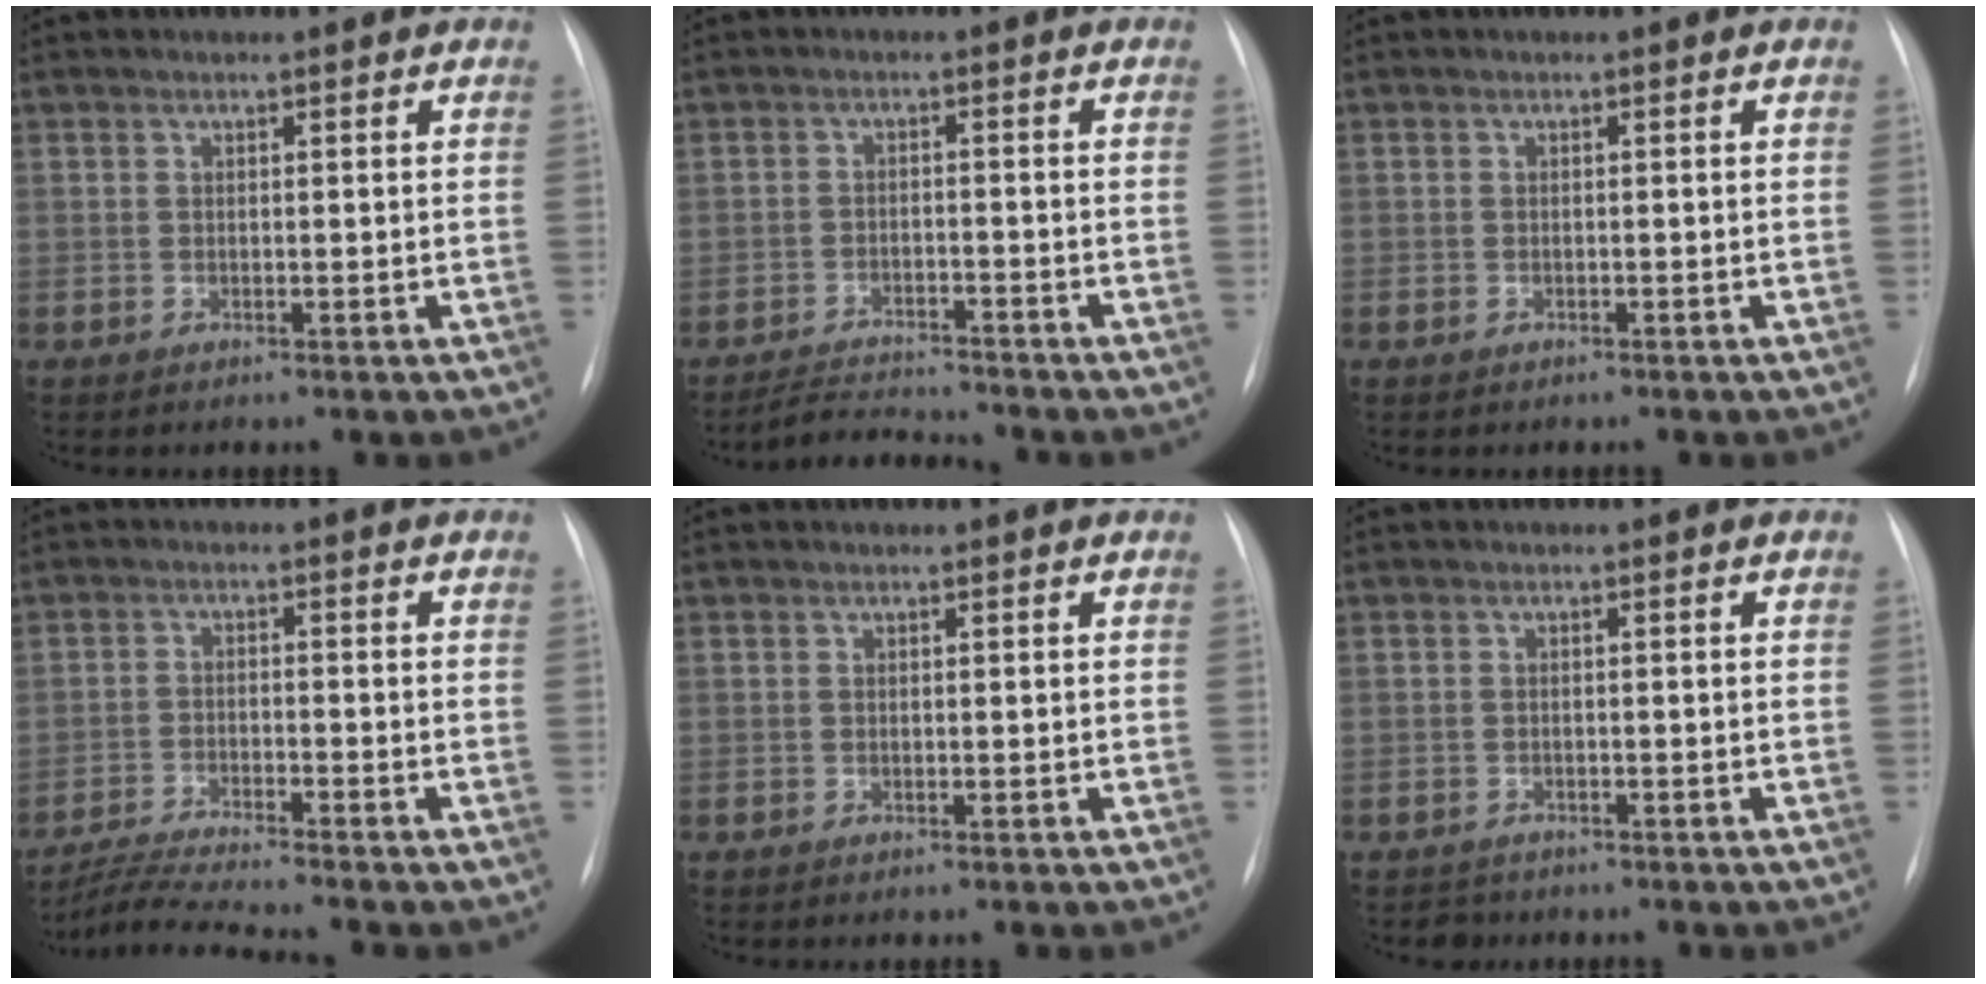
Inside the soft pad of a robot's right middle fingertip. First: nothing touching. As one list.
[{"total": 4.7, "force": [-4.7, -0.4, 0.1], "torque": [-0.007, -0.013, -0.080]}, {"total": 0.7, "force": [-0.5, 0.4, 0.2], "torque": [-0.008, 0.001, -0.007]}, {"total": 7.3, "force": [-6.7, -1.4, 2.7], "torque": [-0.051, -0.022, -0.119]}, {"total": 0.0}, {"total": 1.5, "force": [-1.2, 0.8, -0.4], "torque": [0.000, 0.001, -0.019]}]